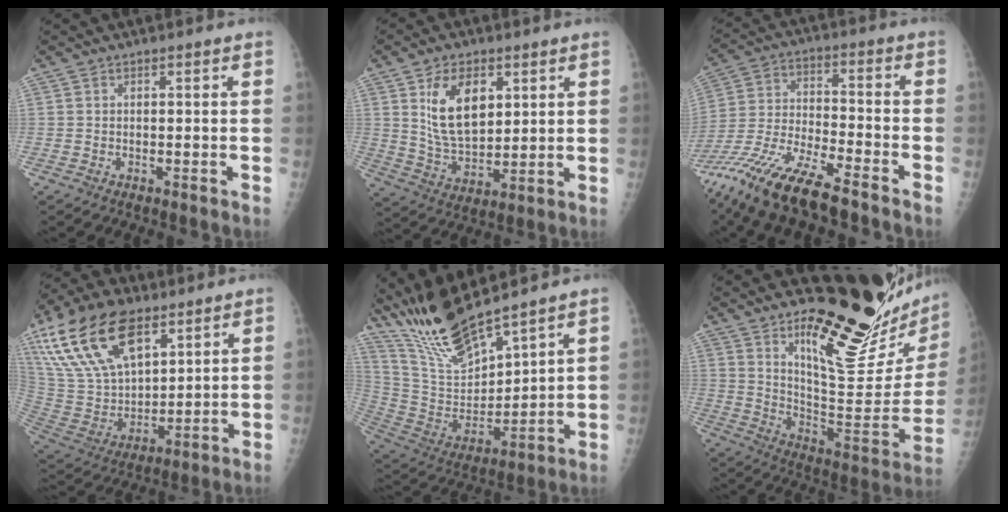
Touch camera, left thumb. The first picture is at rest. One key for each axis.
{"total": 12.6, "fx": 4.5, "fy": 7.3, "fz": 9.2, "tx": -0.134, "ty": -0.026, "tz": 0.095}
{"total": 18.0, "fx": -13.6, "fy": 4.2, "fz": 11.0, "tx": -0.250, "ty": 0.020, "tz": -0.260}
{"total": 22.5, "fx": 12.5, "fy": 11.8, "fz": 14.6, "tx": -0.272, "ty": -0.029, "tz": 0.243}
{"total": 15.7, "fx": 13.7, "fy": 2.3, "fz": 7.2, "tx": -0.127, "ty": -0.068, "tz": 0.281}
{"total": 25.4, "fx": 18.4, "fy": 6.2, "fz": 16.3, "tx": -0.198, "ty": -0.158, "tz": 0.272}